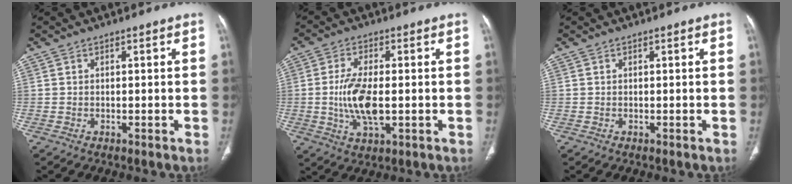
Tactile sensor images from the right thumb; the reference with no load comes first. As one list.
[{"total": 9.6, "force": [-0.9, 4.2, 8.6], "torque": [-0.178, -0.004, -0.015]}, {"total": 0.0}]